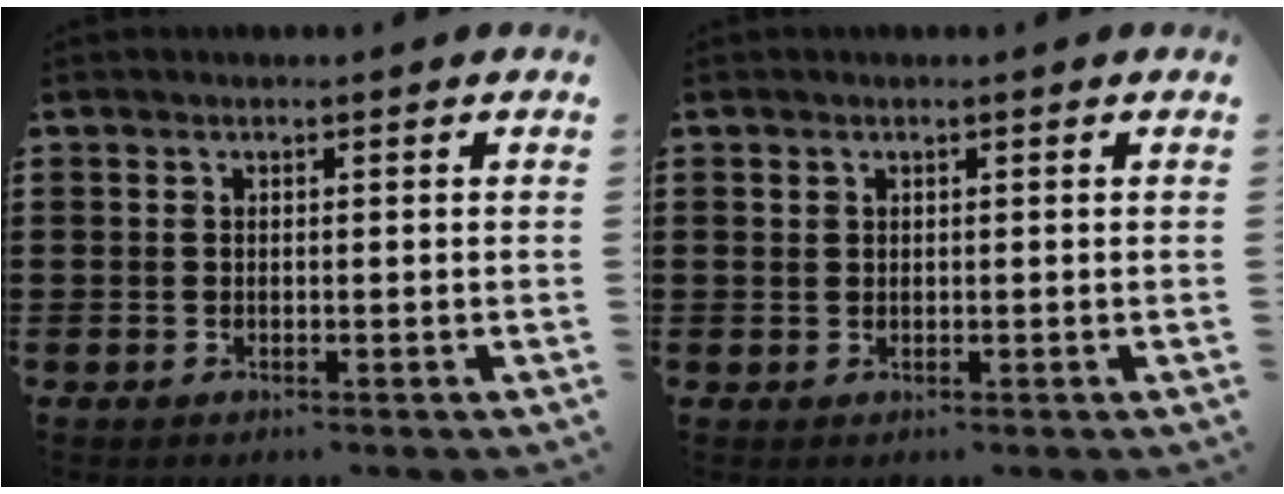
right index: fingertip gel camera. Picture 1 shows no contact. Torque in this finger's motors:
{"motor_torque": [-0.74, 0.74, -0.03, -0.01]}